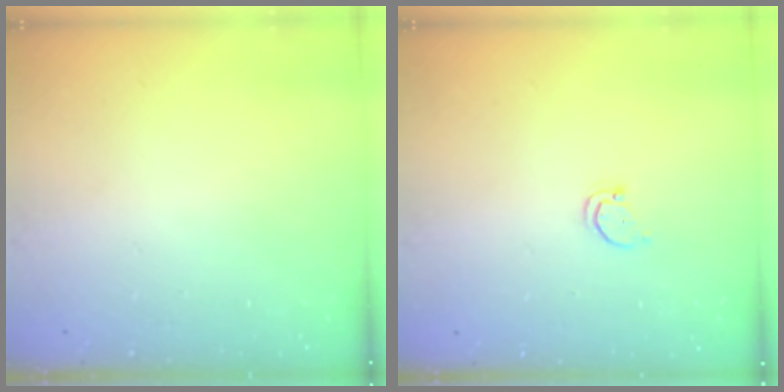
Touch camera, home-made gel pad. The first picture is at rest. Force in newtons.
{"total": 1.8, "press": 1.8, "slide": 0.1}